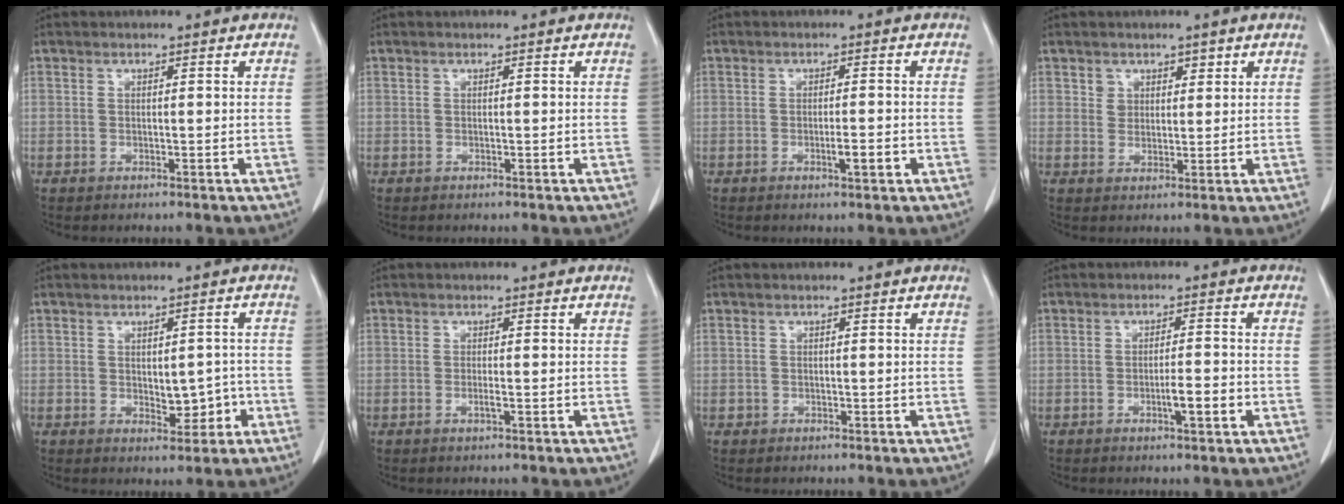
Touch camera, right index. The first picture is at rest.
{"total": 0.0}
{"total": 3.0, "force": [-1.0, 0.6, 2.8], "torque": [-0.049, 0.000, -0.012]}
{"total": 3.0, "force": [1.7, 2.4, 0.7], "torque": [-0.003, 0.002, 0.031]}
{"total": 4.9, "force": [-1.0, 2.9, 3.9], "torque": [-0.048, 0.010, -0.001]}
{"total": 1.4, "force": [-0.4, 0.3, 1.3], "torque": [-0.028, -0.001, -0.006]}
{"total": 0.7, "force": [-0.1, 0.7, 0.1], "torque": [0.003, 0.004, -0.001]}
{"total": 4.1, "force": [-1.4, 0.7, 3.7], "torque": [-0.062, 0.001, -0.020]}